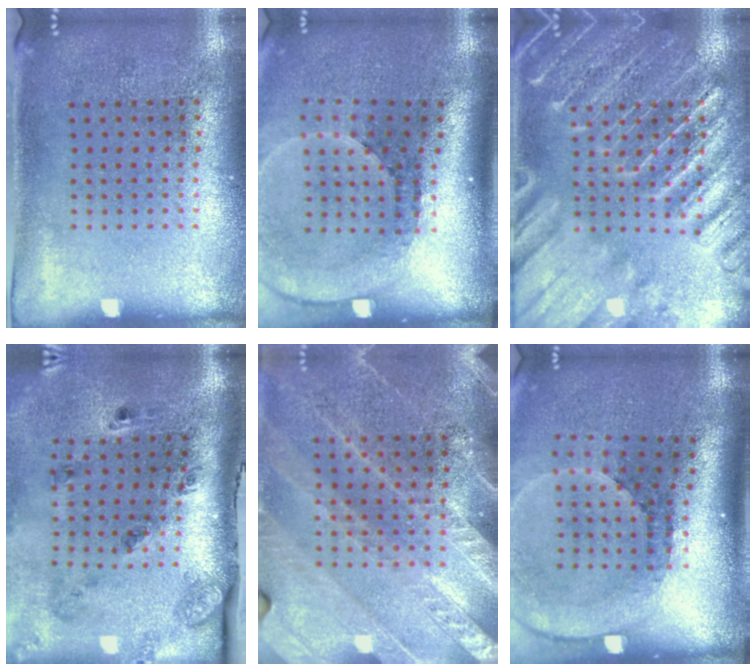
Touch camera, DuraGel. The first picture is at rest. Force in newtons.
{"total": 2.7, "press": 1.8, "slide": 1.9}
{"total": 3.6, "press": 3.6, "slide": 0.4}
{"total": 2.4, "press": 1.7, "slide": 1.8}
{"total": 3.0, "press": 2.8, "slide": 1.3}
{"total": 2.7, "press": 1.8, "slide": 1.9}